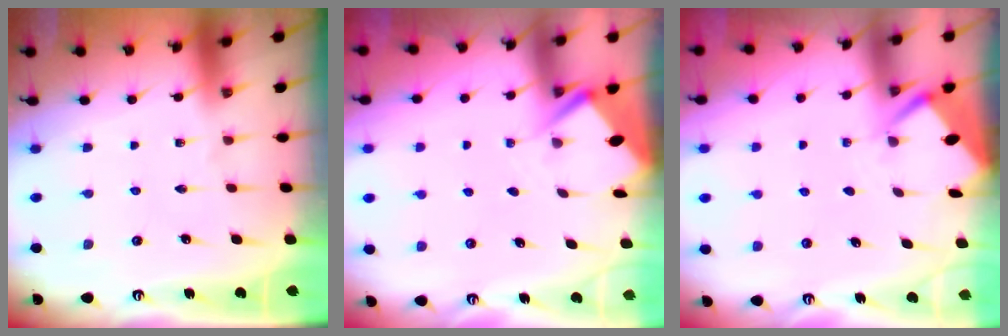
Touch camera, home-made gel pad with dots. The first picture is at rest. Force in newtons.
{"total": 2.9, "press": 2.9, "slide": 0.4}
{"total": 2.6, "press": 2.6, "slide": 0.3}